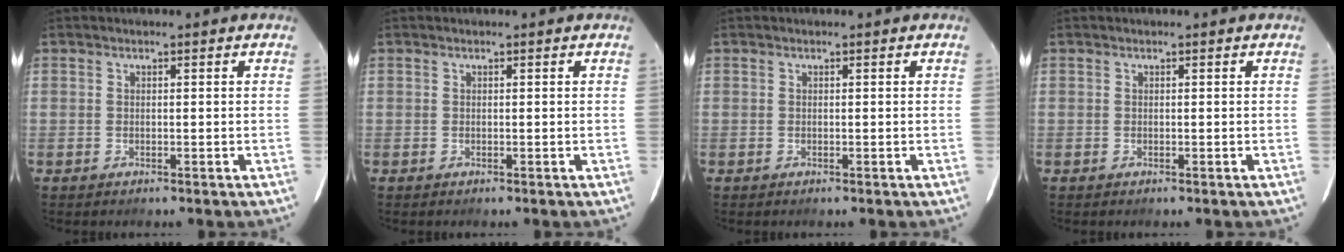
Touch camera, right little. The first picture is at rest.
{"total": 0.0}
{"total": 0.0}
{"total": 0.0}